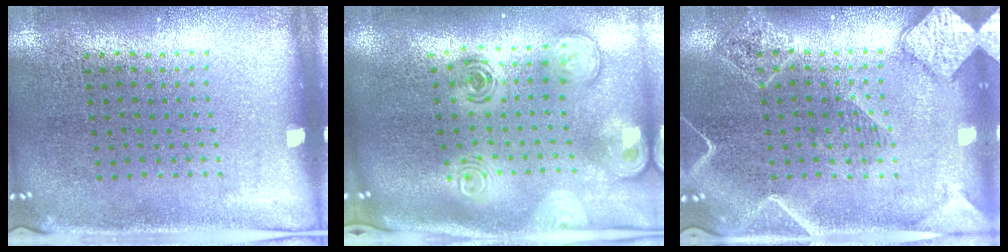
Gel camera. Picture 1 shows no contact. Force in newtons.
{"total": 3.1, "press": 2.1, "slide": 2.3}
{"total": 2.2, "press": 2.1, "slide": 0.5}